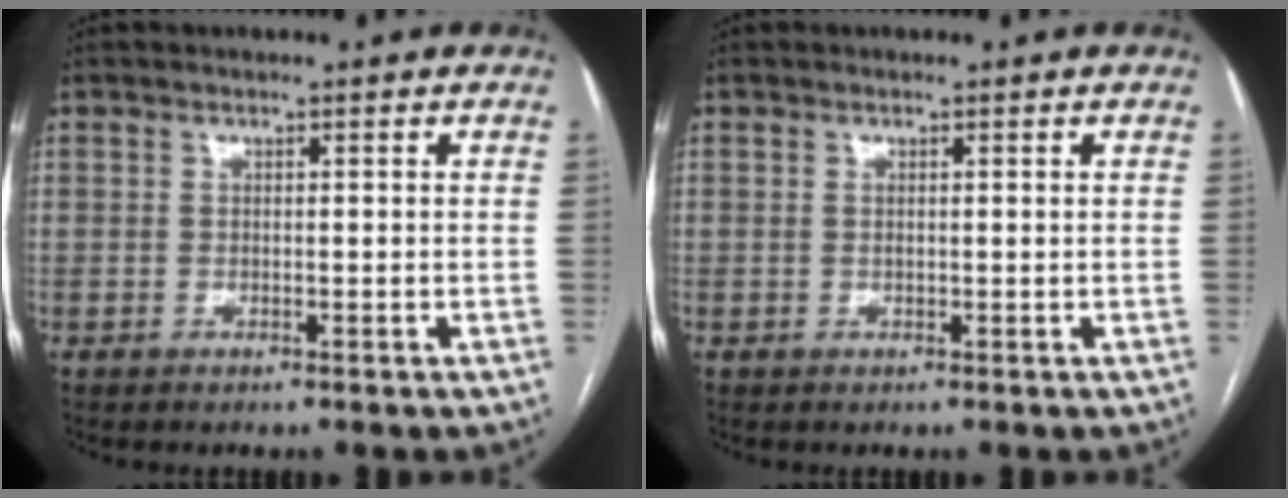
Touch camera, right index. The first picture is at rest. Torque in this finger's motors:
{"motor_torque": [-0.08, 0.22, -0.07, -0.01]}